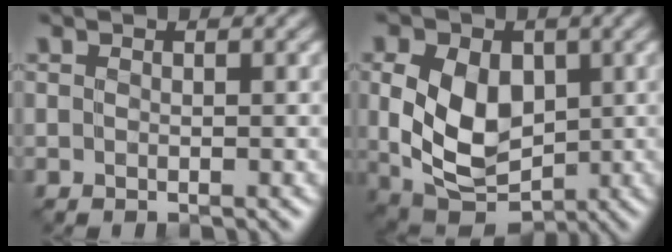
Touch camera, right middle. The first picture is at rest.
{"total": 8.1, "force": [0.3, 5.7, 5.7], "torque": [-0.122, -0.015, 0.007]}